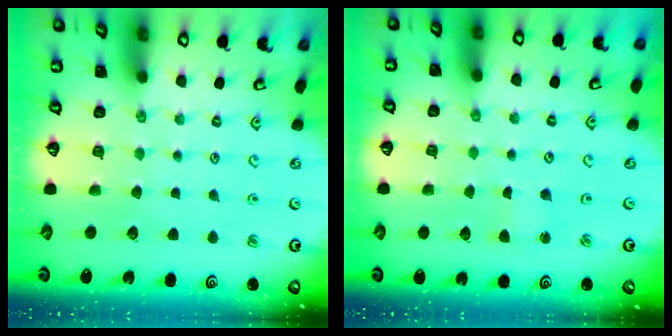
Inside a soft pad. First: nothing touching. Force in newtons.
{"total": 1.8, "press": 1.7, "slide": 0.3}